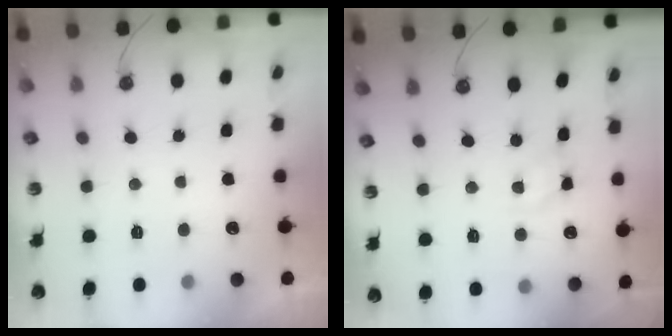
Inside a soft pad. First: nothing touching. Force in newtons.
{"total": 2.9, "press": 2.9, "slide": 0.4}